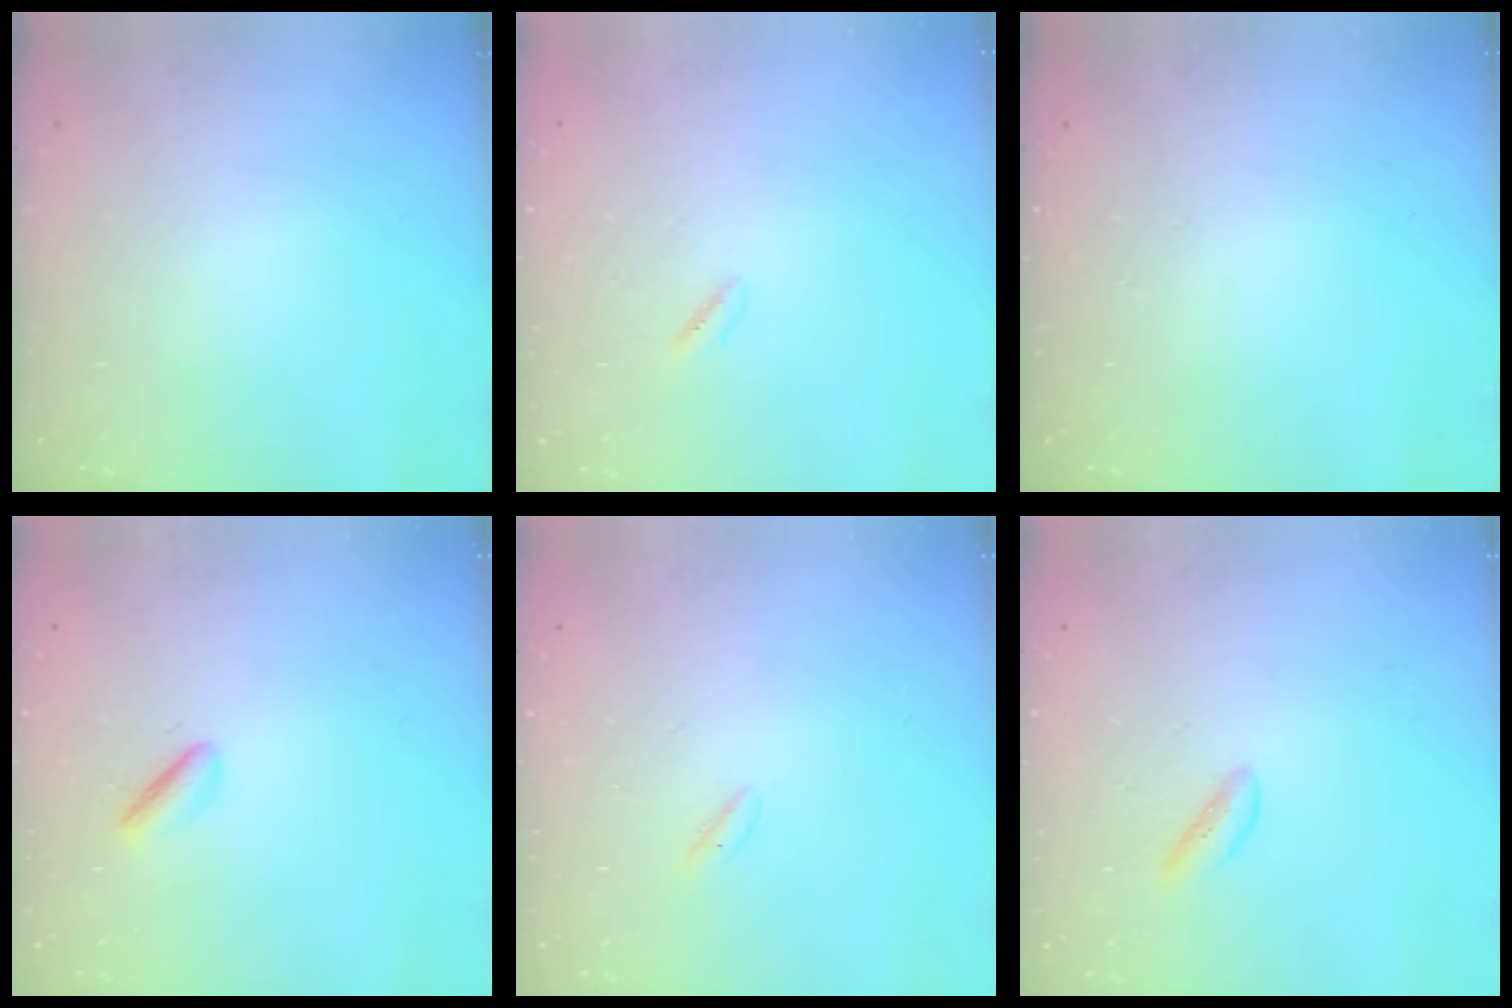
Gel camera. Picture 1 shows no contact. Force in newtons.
{"total": 0.7, "press": 0.2, "slide": 0.7}
{"total": 0.0}
{"total": 2.4, "press": 2.2, "slide": 1.0}
{"total": 1.2, "press": 0.9, "slide": 0.8}
{"total": 0.6, "press": 0.5, "slide": 0.3}